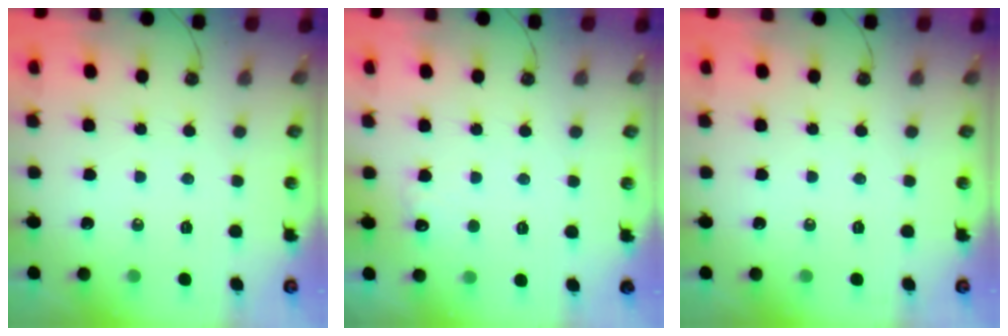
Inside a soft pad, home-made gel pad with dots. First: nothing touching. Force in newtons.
{"total": 4.1, "press": 4.0, "slide": 1.1}
{"total": 0.0}